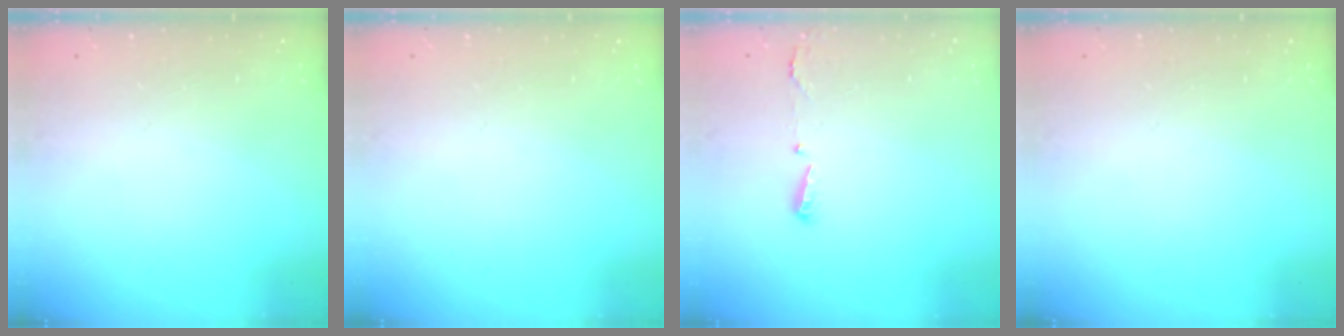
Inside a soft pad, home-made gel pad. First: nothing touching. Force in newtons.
{"total": 0.0}
{"total": 2.9, "press": 2.8, "slide": 0.6}
{"total": 0.0}